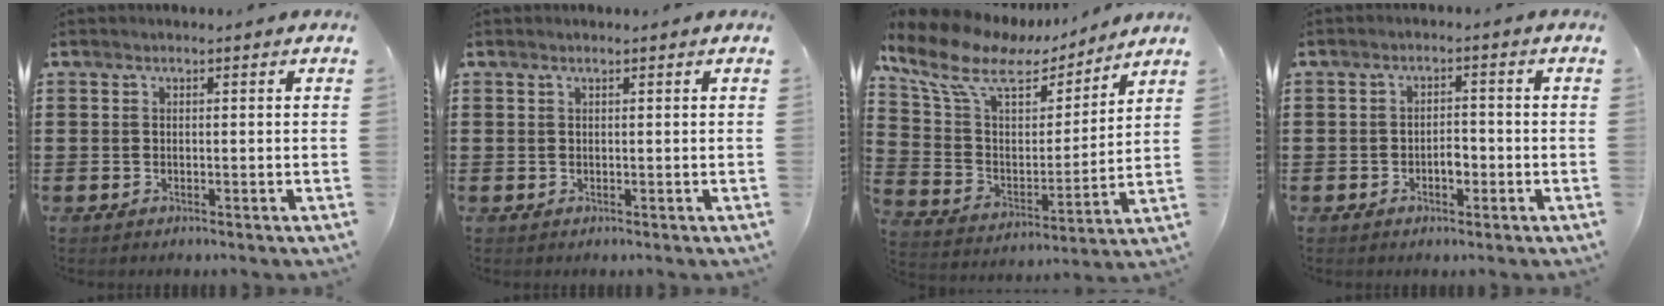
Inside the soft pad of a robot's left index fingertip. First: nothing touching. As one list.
[{"total": 0.5, "force": [0.3, -0.1, 0.4], "torque": [-0.006, -0.002, 0.006]}, {"total": 10.7, "force": [7.1, 4.7, 6.4], "torque": [-0.162, -0.029, 0.118]}, {"total": 2.6, "force": [-0.8, 1.2, 2.2], "torque": [-0.043, 0.005, -0.016]}]